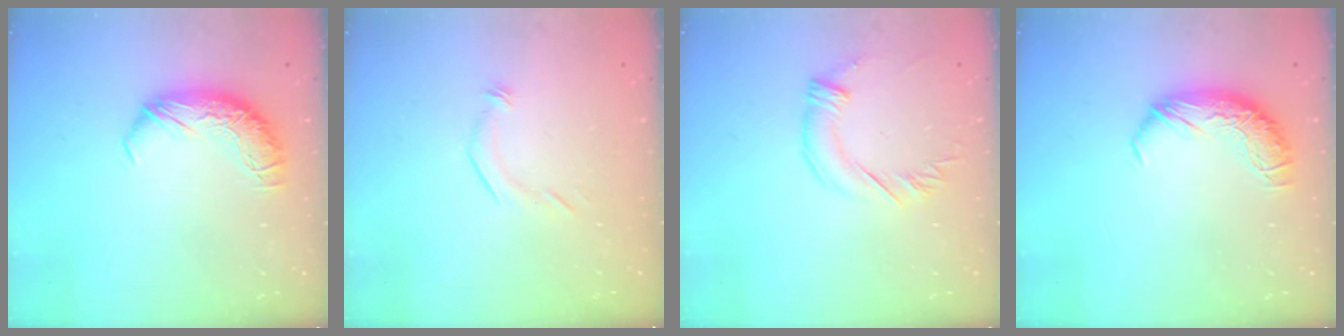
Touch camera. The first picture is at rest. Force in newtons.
{"total": 7.2, "press": 7.2, "slide": 0.7}
{"total": 2.4, "press": 2.2, "slide": 1.0}
{"total": 0.0}